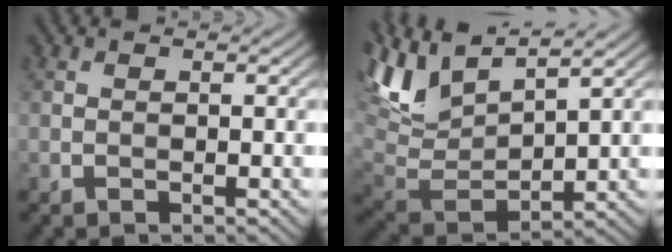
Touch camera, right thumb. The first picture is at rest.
{"total": 12.1, "force": [7.6, 4.1, 8.5], "torque": [-0.225, 0.020, 0.155]}